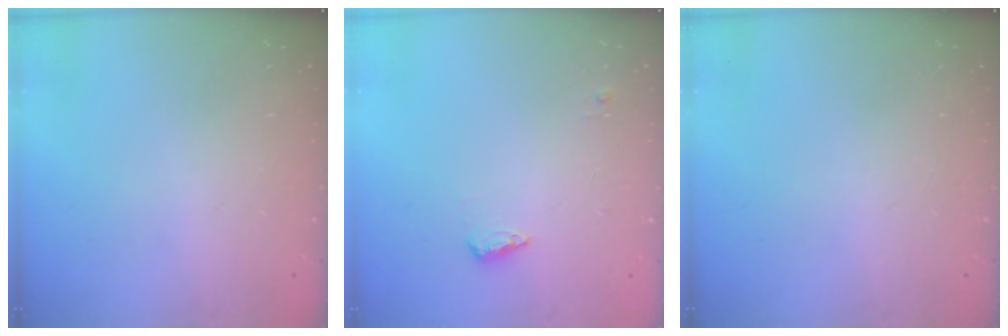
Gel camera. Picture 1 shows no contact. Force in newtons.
{"total": 5.0, "press": 4.9, "slide": 1.1}
{"total": 0.0}